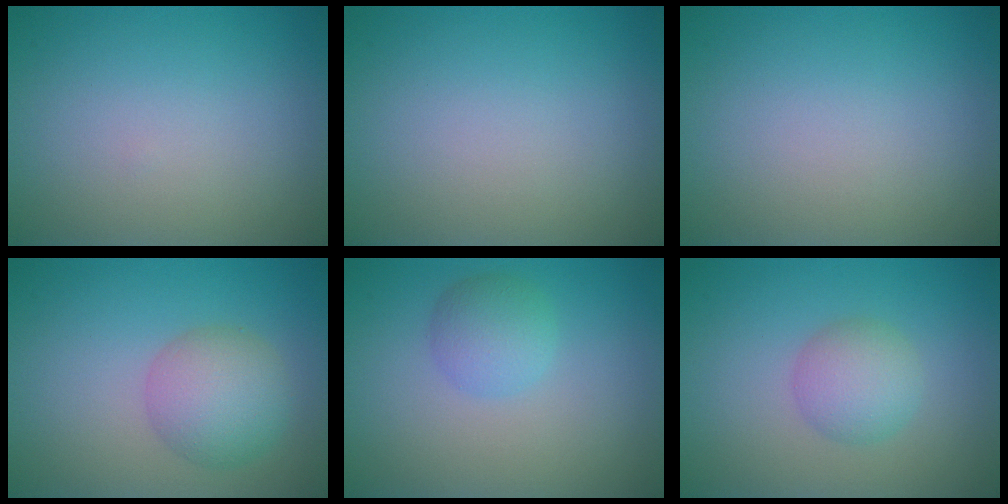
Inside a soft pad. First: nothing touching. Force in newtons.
{"total": 0.0}
{"total": 0.0}
{"total": 4.3, "press": 4.3, "slide": 0.2}
{"total": 2.6, "press": 2.6, "slide": 0.1}
{"total": 2.9, "press": 2.9, "slide": 0.1}